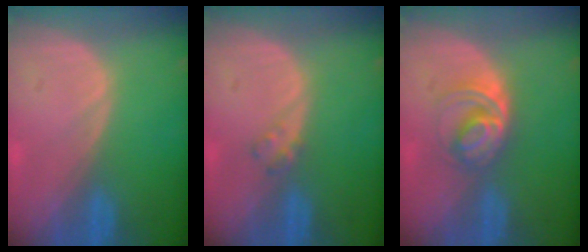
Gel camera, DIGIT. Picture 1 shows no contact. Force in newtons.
{"total": 1.6, "press": 1.6, "slide": 0.2}
{"total": 5.4, "press": 5.0, "slide": 2.1}